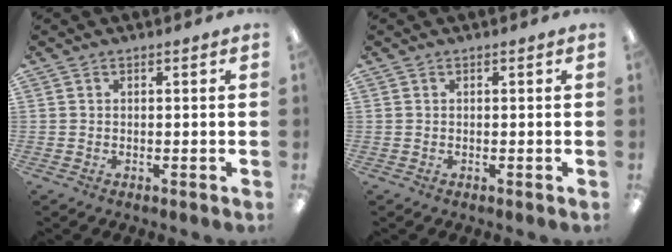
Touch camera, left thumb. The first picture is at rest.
{"total": 0.0}